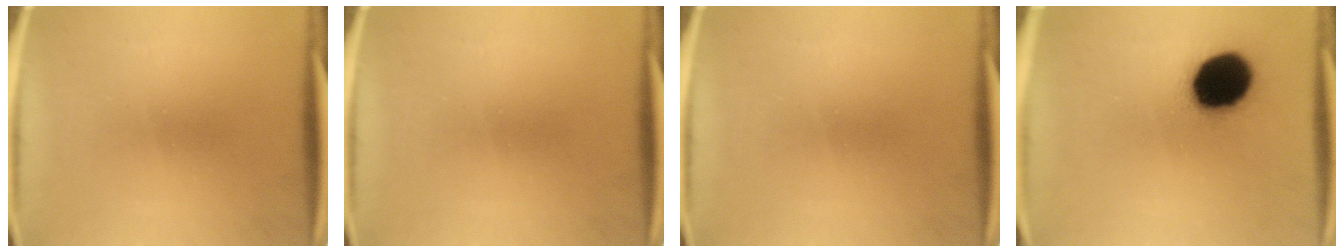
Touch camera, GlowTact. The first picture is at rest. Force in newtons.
{"total": 0.0}
{"total": 0.0}
{"total": 18.9}